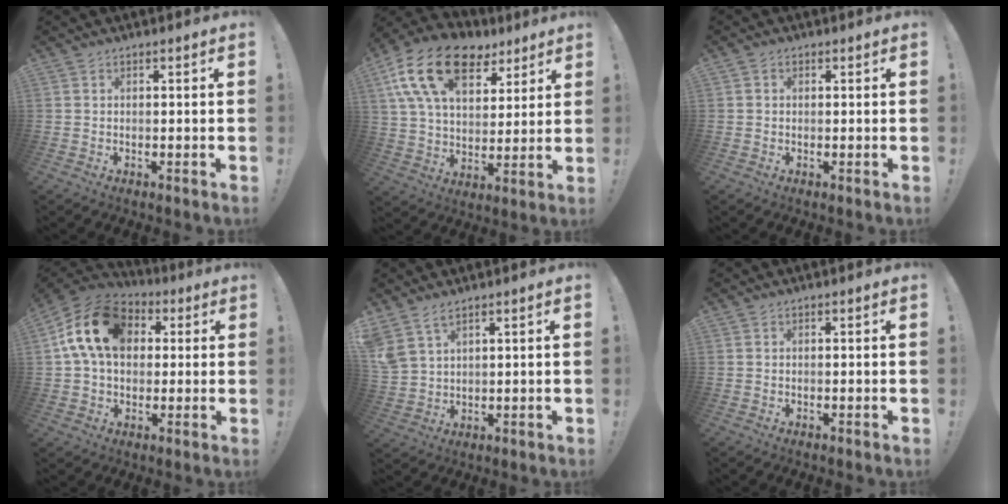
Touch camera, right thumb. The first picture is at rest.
{"total": 20.4, "force": [10.5, 12.0, 12.7], "torque": [-0.214, -0.050, 0.189]}
{"total": 0.7, "force": [0.0, 0.7, 0.3], "torque": [0.003, -0.001, -0.002]}
{"total": 17.7, "force": [4.6, 12.7, 11.5], "torque": [-0.192, 0.007, 0.087]}
{"total": 5.7, "force": [4.3, 2.3, 3.0], "torque": [-0.063, -0.015, 0.085]}
{"total": 0.0}